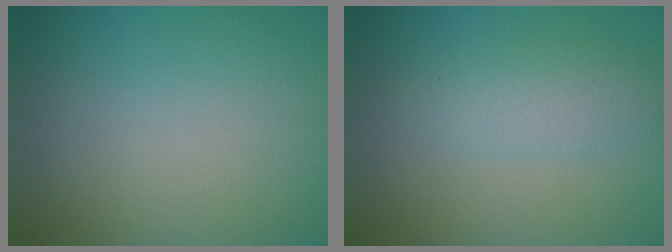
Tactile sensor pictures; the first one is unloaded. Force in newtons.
{"total": 2.9, "press": 2.9, "slide": 0.1}